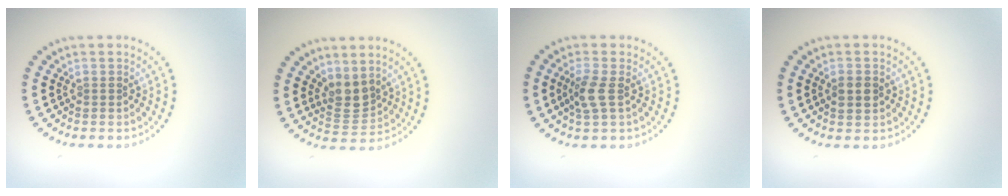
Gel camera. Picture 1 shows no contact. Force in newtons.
{"total": 2.8, "press": 2.2, "slide": 1.7}
{"total": 2.1, "press": 2.0, "slide": 0.8}
{"total": 1.8, "press": 1.8, "slide": 0.0}